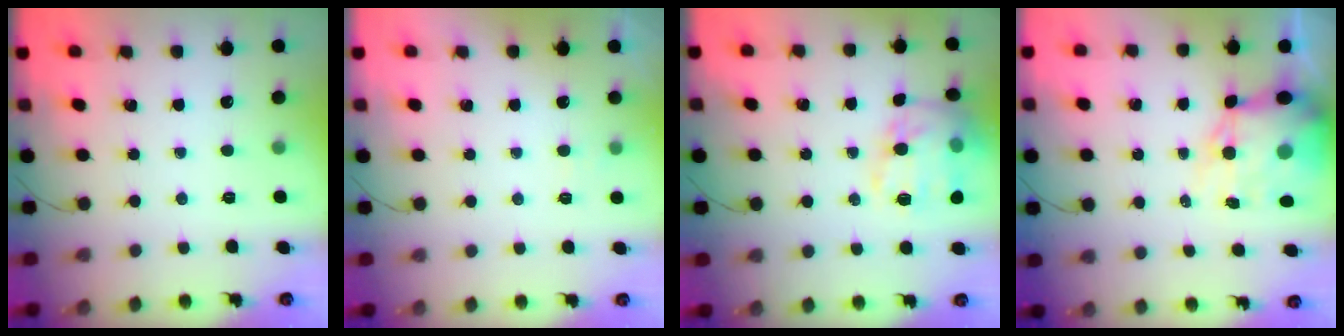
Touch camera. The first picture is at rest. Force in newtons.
{"total": 2.3, "press": 2.0, "slide": 1.2}
{"total": 15.6, "press": 15.6, "slide": 0.7}
{"total": 12.6, "press": 12.1, "slide": 3.5}